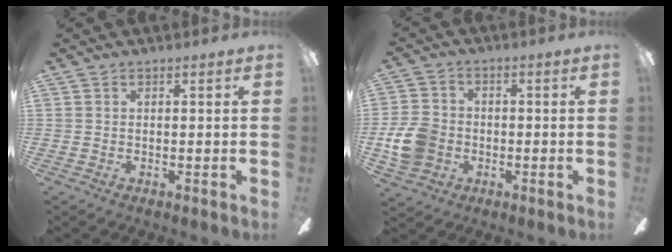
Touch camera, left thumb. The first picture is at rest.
{"total": 9.3, "force": [-1.8, 7.7, 4.8], "torque": [-0.108, 0.022, -0.032]}